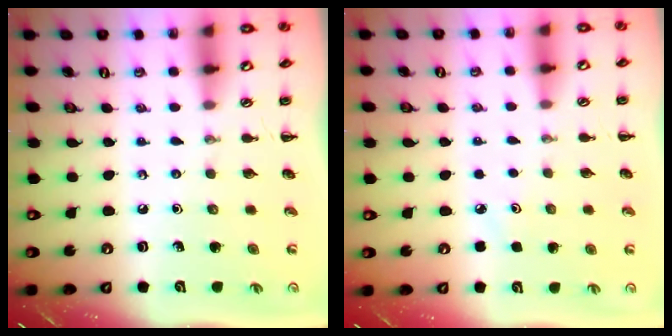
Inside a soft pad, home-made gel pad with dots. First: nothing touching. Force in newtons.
{"total": 4.0, "press": 3.8, "slide": 1.3}